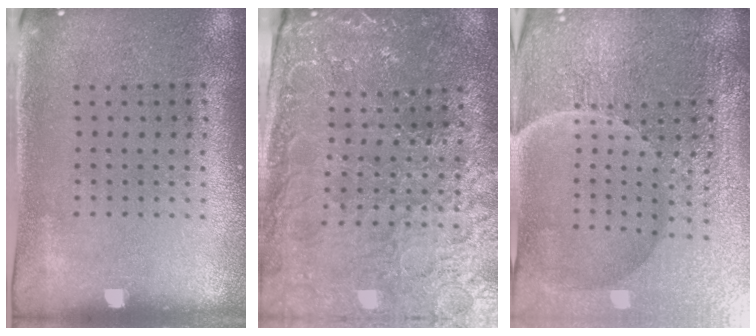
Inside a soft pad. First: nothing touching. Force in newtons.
{"total": 3.1, "press": 3.1, "slide": 0.5}
{"total": 5.6, "press": 5.3, "slide": 1.9}